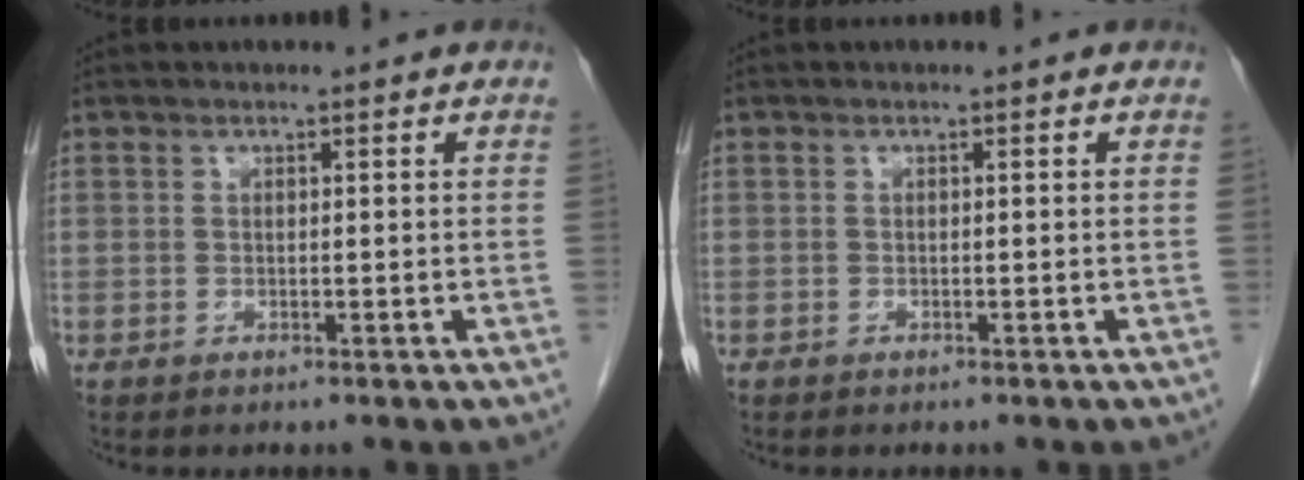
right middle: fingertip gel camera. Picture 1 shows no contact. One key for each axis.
{"total": 0.0}